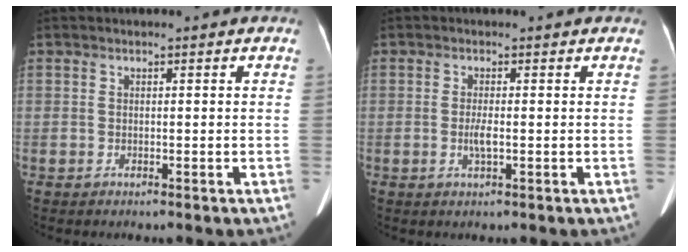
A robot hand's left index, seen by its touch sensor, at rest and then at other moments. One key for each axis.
{"total": 1.8, "fx": -0.2, "fy": 0.2, "fz": 1.8, "tx": -0.036, "ty": -0.001, "tz": -0.003}